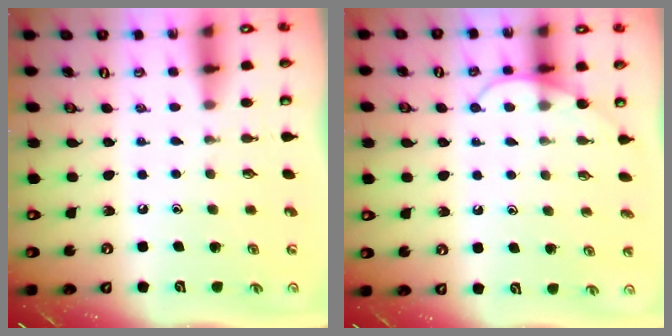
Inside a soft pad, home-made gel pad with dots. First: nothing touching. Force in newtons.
{"total": 6.6, "press": 6.6, "slide": 0.2}